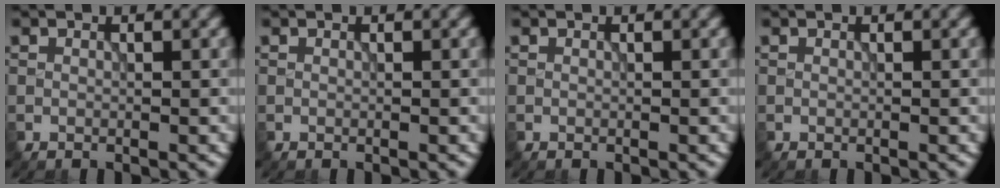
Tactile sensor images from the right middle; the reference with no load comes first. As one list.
[{"total": 0.0}, {"total": 0.0}, {"total": 0.0}]